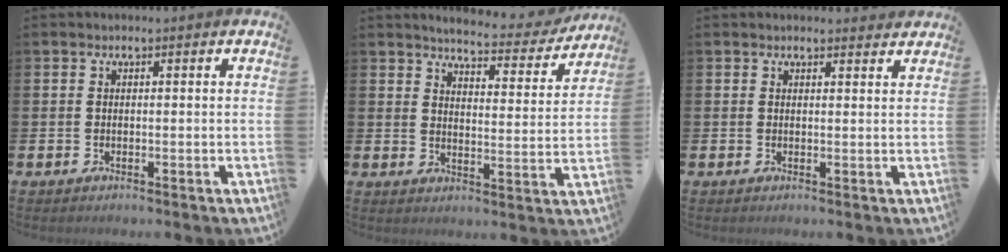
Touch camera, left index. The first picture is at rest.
{"total": 4.8, "force": [4.6, 0.8, 1.0], "torque": [-0.028, -0.038, 0.072]}
{"total": 1.4, "force": [1.4, 0.3, 0.1], "torque": [0.007, -0.005, 0.024]}